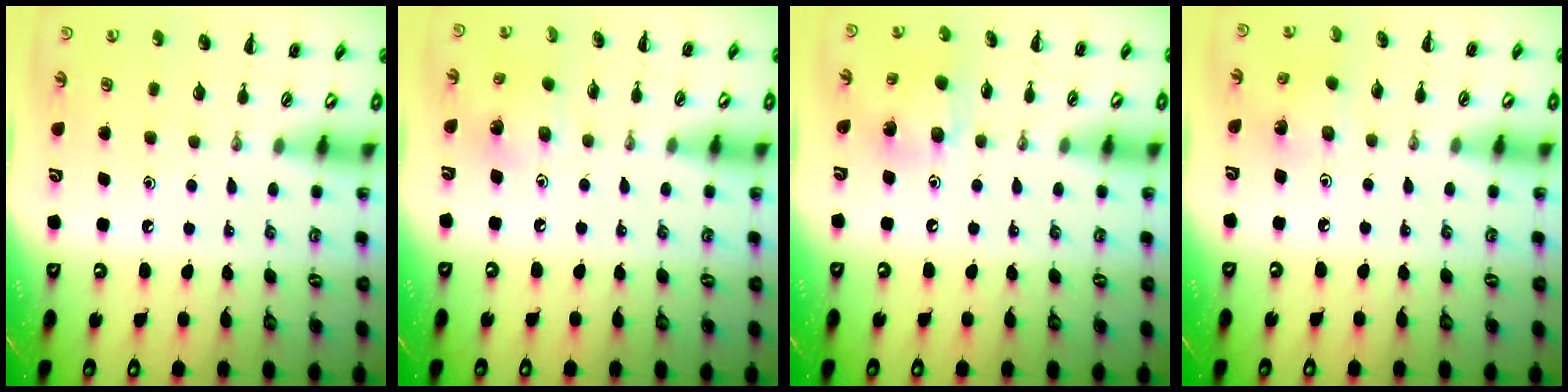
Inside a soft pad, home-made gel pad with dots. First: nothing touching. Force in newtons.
{"total": 3.5, "press": 3.5, "slide": 0.6}
{"total": 8.3, "press": 8.3, "slide": 0.6}
{"total": 2.4, "press": 2.2, "slide": 0.8}